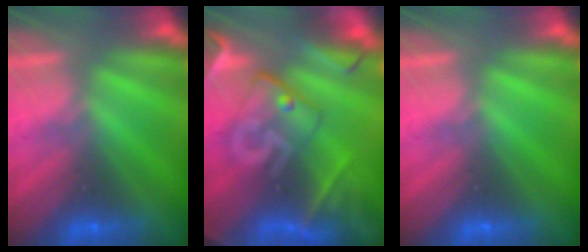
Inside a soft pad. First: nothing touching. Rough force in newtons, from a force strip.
{"total": 7.1}
{"total": 0.0}